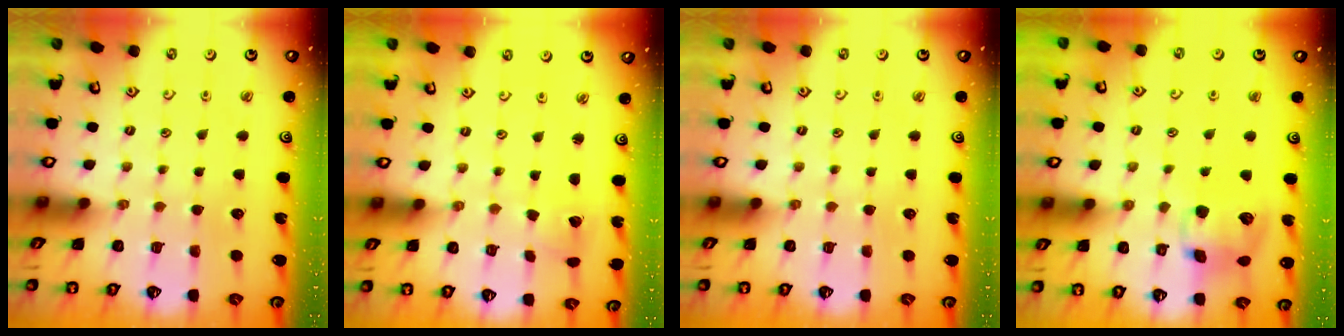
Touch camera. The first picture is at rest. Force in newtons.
{"total": 2.0, "press": 2.0, "slide": 0.1}
{"total": 0.0}
{"total": 11.4, "press": 11.2, "slide": 2.1}